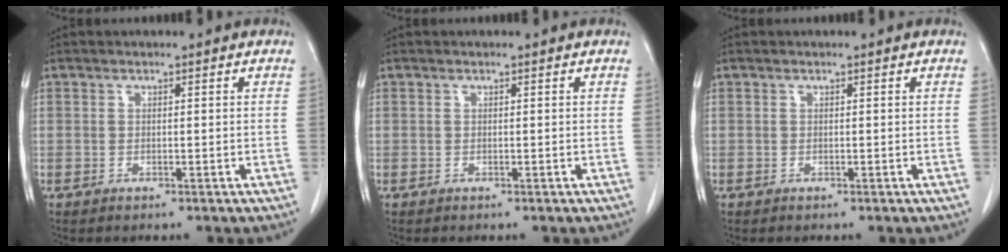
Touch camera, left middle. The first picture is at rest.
{"total": 0.0}
{"total": 0.0}